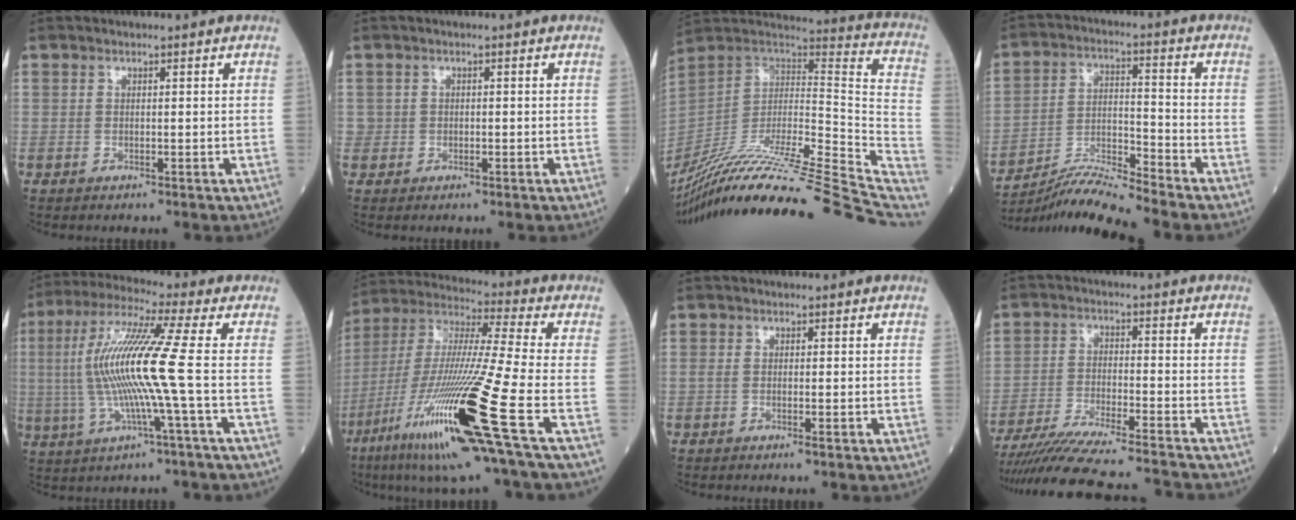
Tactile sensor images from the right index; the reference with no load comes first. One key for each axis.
{"total": 0.9, "fx": -0.1, "fy": 0.9, "fz": 0.1, "tx": 0.002, "ty": 0.005, "tz": -0.002}
{"total": 37.3, "fx": -31.1, "fy": 0.4, "fz": 20.7, "tx": -0.240, "ty": -0.051, "tz": -0.463}
{"total": 9.3, "fx": -8.5, "fy": -1.9, "fz": 3.1, "tx": -0.063, "ty": 0.001, "tz": -0.154}
{"total": 13.3, "fx": -0.4, "fy": -1.2, "fz": 13.2, "tx": -0.277, "ty": 0.006, "tz": -0.014}
{"total": 23.3, "fx": -9.5, "fy": -0.5, "fz": 21.3, "tx": -0.426, "ty": -0.050, "tz": -0.180}
{"total": 1.0, "fx": -0.5, "fy": -0.1, "fz": 0.9, "tx": -0.019, "ty": -0.001, "tz": -0.007}
{"total": 17.5, "fx": -16.1, "fy": -0.2, "fz": 6.9, "tx": -0.130, "ty": -0.030, "tz": -0.250}